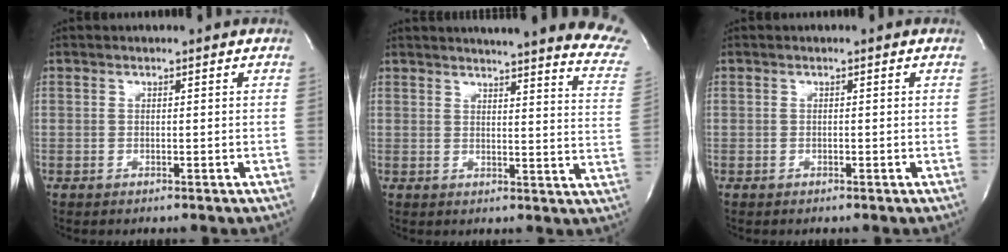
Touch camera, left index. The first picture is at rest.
{"total": 22.6, "force": [20.5, 1.6, 9.4], "torque": [-0.117, -0.083, 0.219]}
{"total": 0.0}